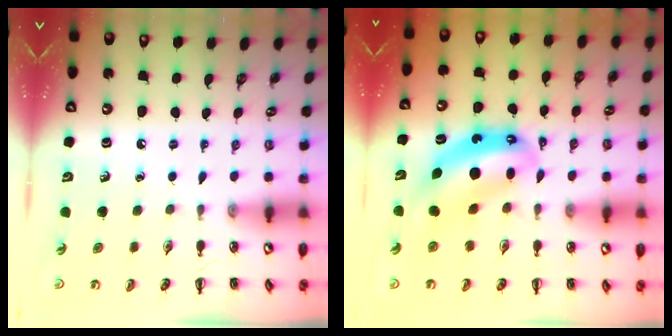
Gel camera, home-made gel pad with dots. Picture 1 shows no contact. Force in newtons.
{"total": 9.1, "press": 8.8, "slide": 2.2}